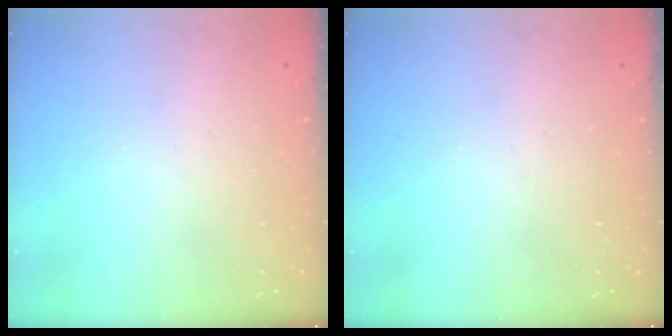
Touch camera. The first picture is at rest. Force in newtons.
{"total": 0.0}